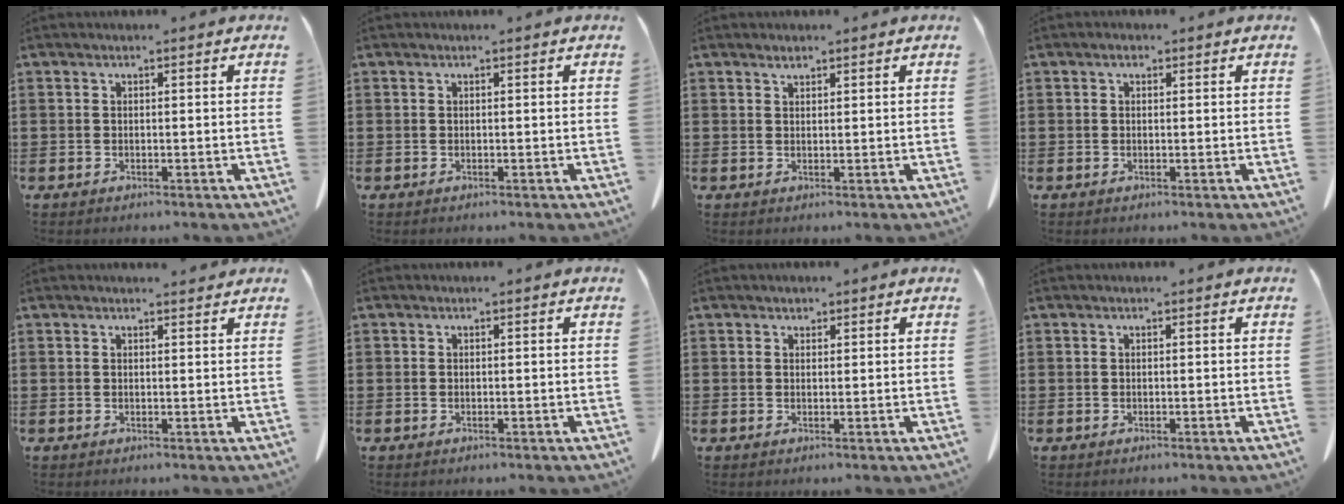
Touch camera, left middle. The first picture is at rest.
{"total": 0.0}
{"total": 1.1, "force": [0.9, 0.4, 0.5], "torque": [-0.010, 0.001, 0.017]}
{"total": 1.1, "force": [0.1, 0.7, 0.8], "torque": [-0.018, 0.006, 0.002]}
{"total": 1.0, "force": [1.0, 0.1, 0.3], "torque": [-0.008, 0.000, 0.018]}
{"total": 0.0}
{"total": 0.9, "force": [0.7, 0.6, 0.0], "torque": [-0.003, 0.002, 0.013]}
{"total": 0.0}